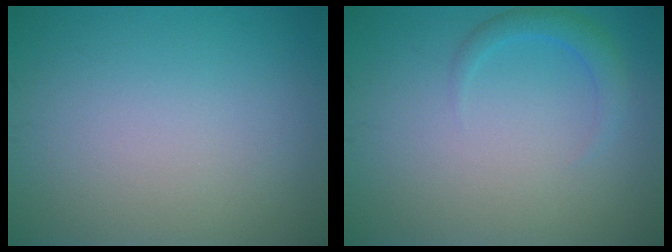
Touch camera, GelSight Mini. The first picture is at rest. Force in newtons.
{"total": 1.8, "press": 1.8, "slide": 0.1}